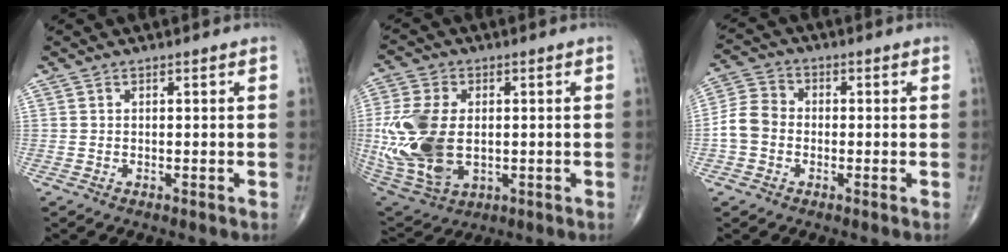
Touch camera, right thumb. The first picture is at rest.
{"total": 18.8, "force": [-0.6, 11.9, 14.5], "torque": [-0.322, -0.014, 0.005]}
{"total": 6.5, "force": [-1.3, 5.4, 3.3], "torque": [-0.057, 0.021, -0.039]}